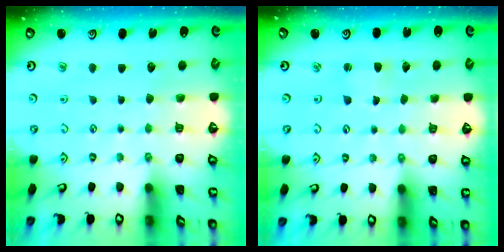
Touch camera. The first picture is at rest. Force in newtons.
{"total": 2.7, "press": 2.6, "slide": 0.4}